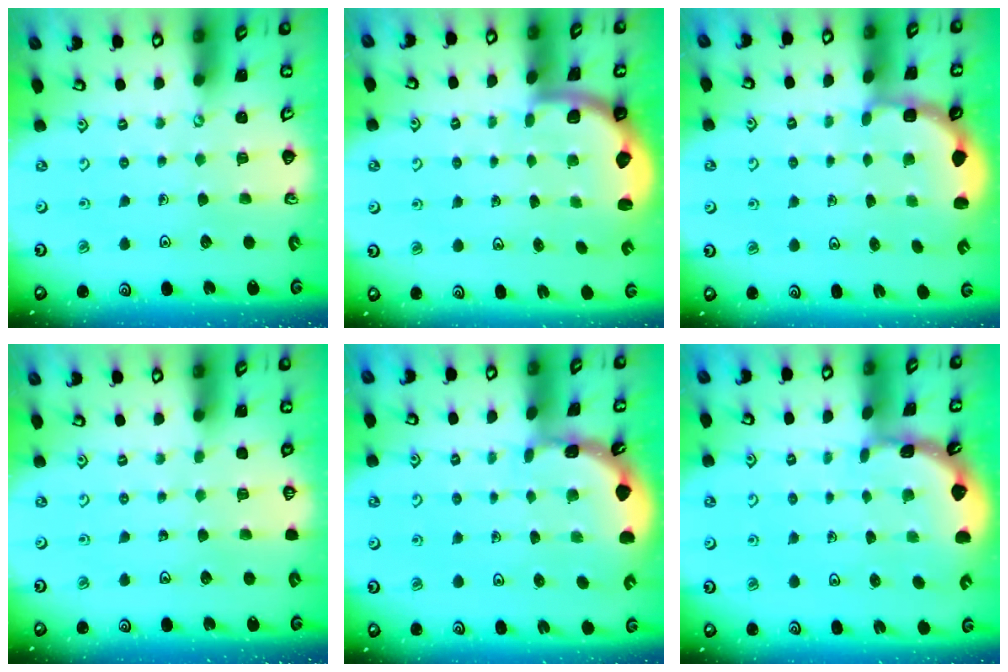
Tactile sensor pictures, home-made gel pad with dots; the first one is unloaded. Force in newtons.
{"total": 1.9, "press": 1.8, "slide": 0.5}
{"total": 2.7, "press": 2.3, "slide": 1.4}
{"total": 0.0}
{"total": 1.6, "press": 1.6, "slide": 0.1}
{"total": 1.7, "press": 1.7, "slide": 0.2}